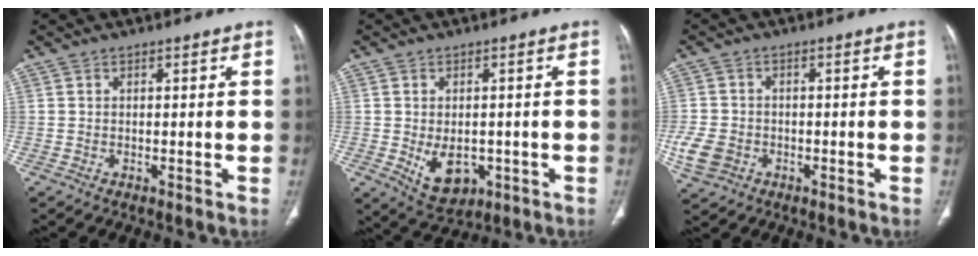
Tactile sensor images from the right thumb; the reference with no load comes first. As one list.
[{"total": 7.2, "force": [-1.6, 4.9, 5.1], "torque": [-0.062, -0.003, -0.007]}, {"total": 6.1, "force": [-2.0, 4.9, 3.0], "torque": [-0.068, 0.010, -0.032]}]